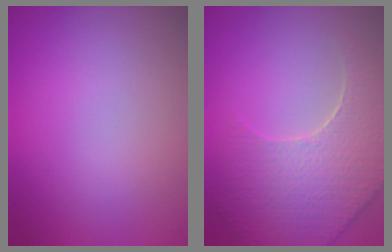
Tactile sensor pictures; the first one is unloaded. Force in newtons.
{"total": 6.6, "press": 5.4, "slide": 3.8}